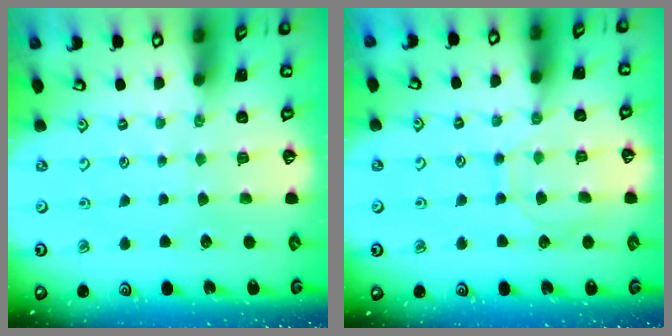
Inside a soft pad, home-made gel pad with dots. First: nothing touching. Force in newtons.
{"total": 7.9, "press": 7.8, "slide": 0.8}